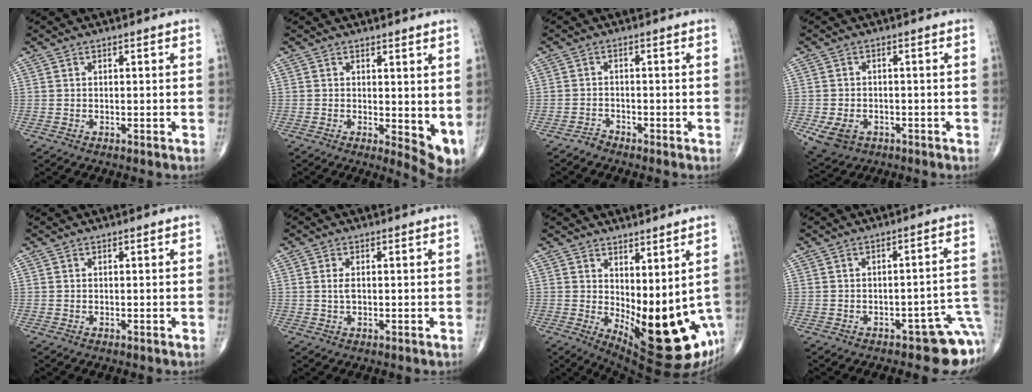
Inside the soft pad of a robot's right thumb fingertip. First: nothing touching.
{"total": 6.7, "force": [0.7, 2.9, 6.0], "torque": [-0.070, -0.018, 0.016]}
{"total": 1.6, "force": [-1.5, 0.5, -0.3], "torque": [0.010, 0.000, -0.031]}
{"total": 6.3, "force": [-2.5, 4.7, 3.3], "torque": [-0.058, 0.008, -0.033]}
{"total": 0.0}
{"total": 1.9, "force": [0.2, 1.0, 1.7], "torque": [-0.035, -0.002, 0.003]}
{"total": 17.9, "force": [-2.0, 7.4, 16.2], "torque": [-0.197, -0.032, 0.000]}
{"total": 9.0, "force": [-4.8, 4.1, 6.4], "torque": [-0.034, 0.045, -0.059]}